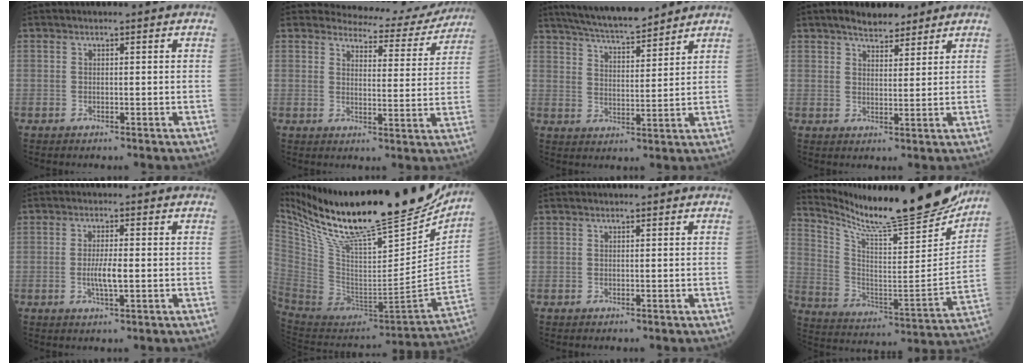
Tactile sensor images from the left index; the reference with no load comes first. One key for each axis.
{"total": 11.2, "fx": 10.9, "fy": 2.6, "fz": 0.8, "tx": 0.004, "ty": -0.021, "tz": 0.116}
{"total": 12.4, "fx": 11.2, "fy": 1.5, "fz": 5.1, "tx": -0.093, "ty": 0.013, "tz": 0.185}
{"total": 5.5, "fx": 4.6, "fy": 2.0, "fz": 2.3, "tx": -0.038, "ty": 0.011, "tz": 0.077}
{"total": 3.5, "fx": -0.5, "fy": 0.5, "fz": 3.4, "tx": -0.070, "ty": -0.004, "tz": -0.008}
{"total": 31.5, "fx": 25.2, "fy": 4.6, "fz": 18.5, "tx": -0.313, "ty": -0.038, "tz": 0.399}
{"total": 0.6, "fx": 0.5, "fy": 0.0, "fz": 0.2, "tx": -0.006, "ty": 0.005, "tz": 0.010}
{"total": 25.2, "fx": 22.4, "fy": 1.7, "fz": 11.5, "tx": -0.204, "ty": -0.079, "tz": 0.333}